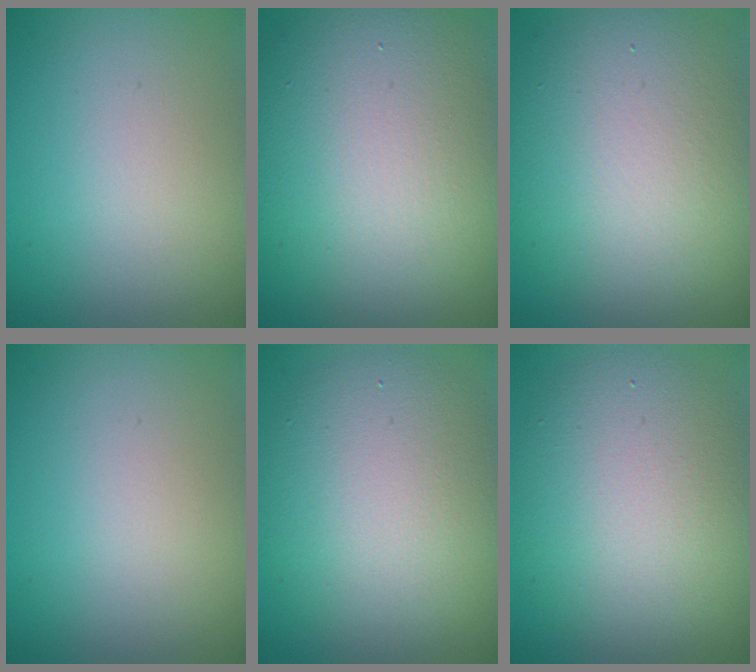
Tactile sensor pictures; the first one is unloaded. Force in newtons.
{"total": 13.7, "press": 13.7, "slide": 0.7}
{"total": 11.1, "press": 11.1, "slide": 0.8}
{"total": 0.0}
{"total": 8.4, "press": 8.4, "slide": 0.6}
{"total": 8.3, "press": 8.3, "slide": 0.7}